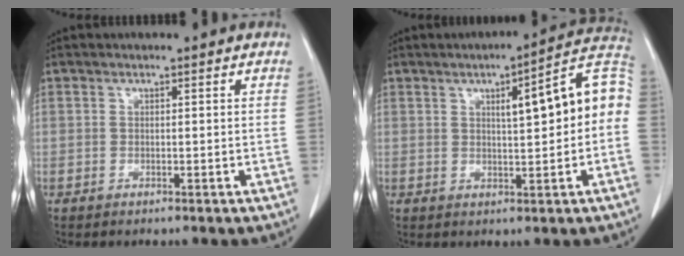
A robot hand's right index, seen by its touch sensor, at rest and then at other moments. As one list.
[{"total": 11.0, "force": [1.2, 1.8, 10.8], "torque": [-0.141, 0.034, 0.012]}]